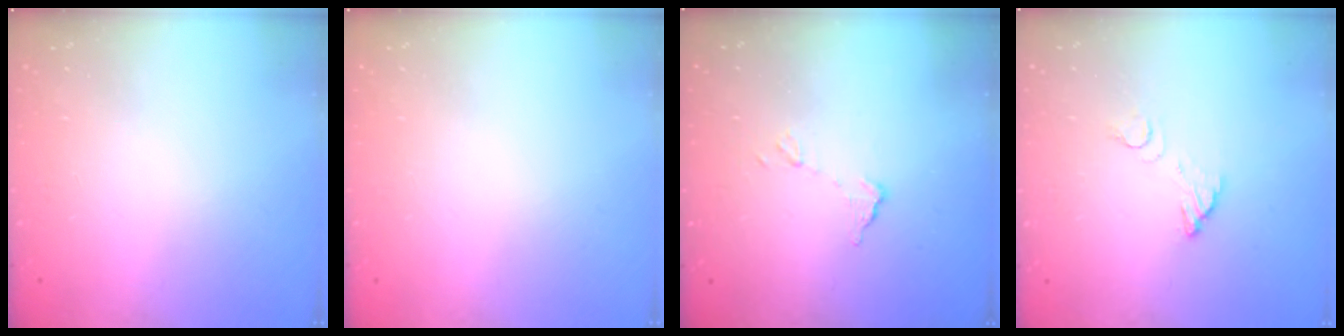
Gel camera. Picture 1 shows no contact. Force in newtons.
{"total": 0.0}
{"total": 6.3, "press": 6.3, "slide": 0.4}
{"total": 3.7, "press": 3.7, "slide": 0.2}